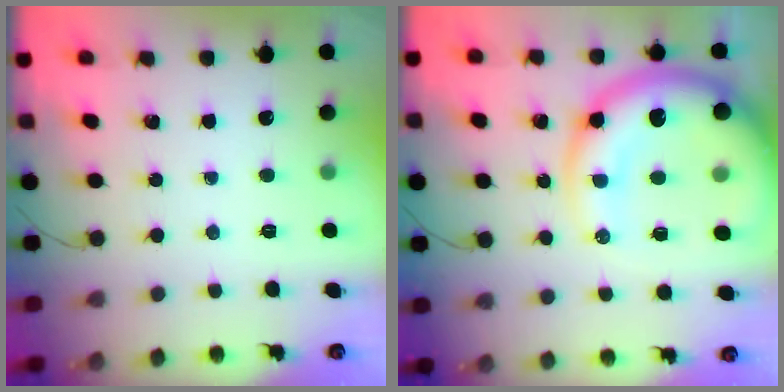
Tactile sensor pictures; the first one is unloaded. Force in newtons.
{"total": 19.3, "press": 18.8, "slide": 4.4}